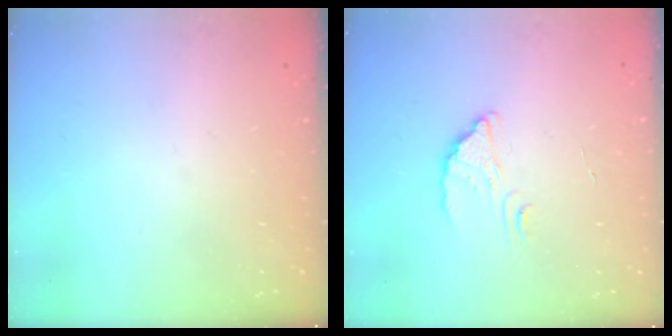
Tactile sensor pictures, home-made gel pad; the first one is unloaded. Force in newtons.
{"total": 2.4, "press": 2.4, "slide": 0.1}